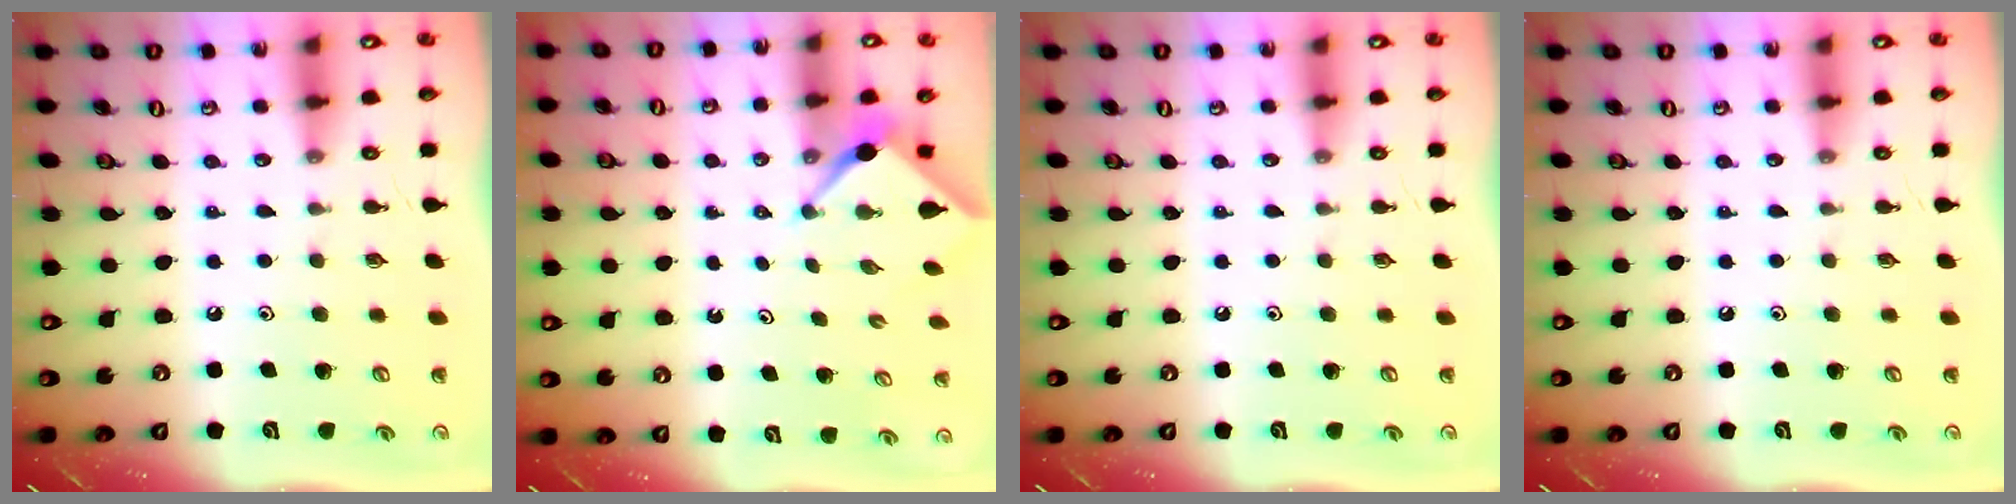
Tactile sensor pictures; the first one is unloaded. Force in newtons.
{"total": 2.4, "press": 2.4, "slide": 0.3}
{"total": 0.0}
{"total": 0.0}